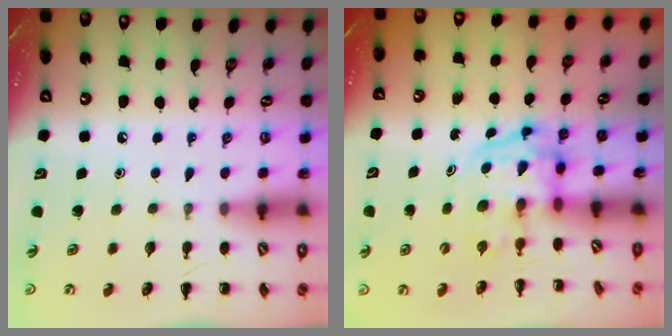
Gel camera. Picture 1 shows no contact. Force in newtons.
{"total": 4.0, "press": 3.9, "slide": 0.6}